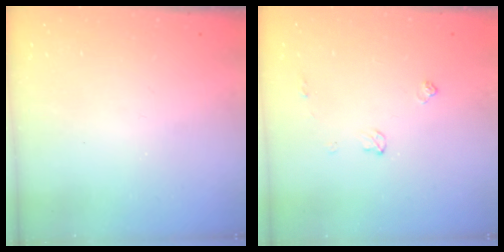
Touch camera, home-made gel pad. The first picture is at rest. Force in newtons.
{"total": 5.3, "press": 5.2, "slide": 0.7}